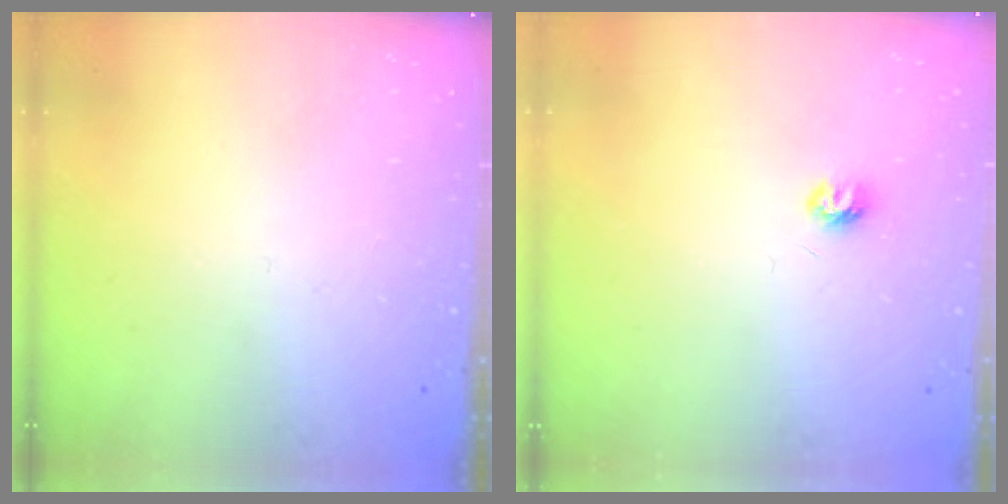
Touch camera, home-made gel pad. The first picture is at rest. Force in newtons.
{"total": 4.6, "press": 4.6, "slide": 0.5}